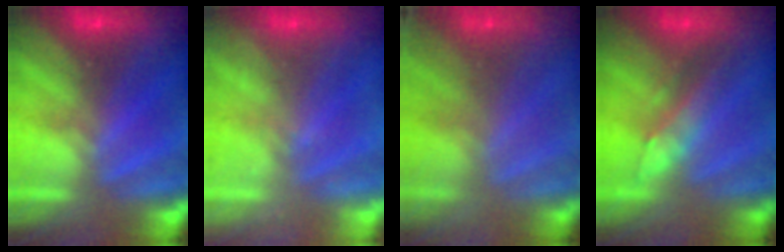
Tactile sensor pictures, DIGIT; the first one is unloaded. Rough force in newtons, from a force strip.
{"total": 2.4}
{"total": 2.3}
{"total": 2.9}